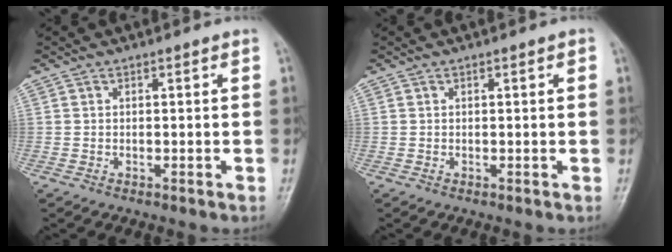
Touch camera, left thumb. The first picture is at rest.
{"total": 0.7, "force": [0.2, 0.2, 0.6], "torque": [-0.009, 0.001, 0.002]}